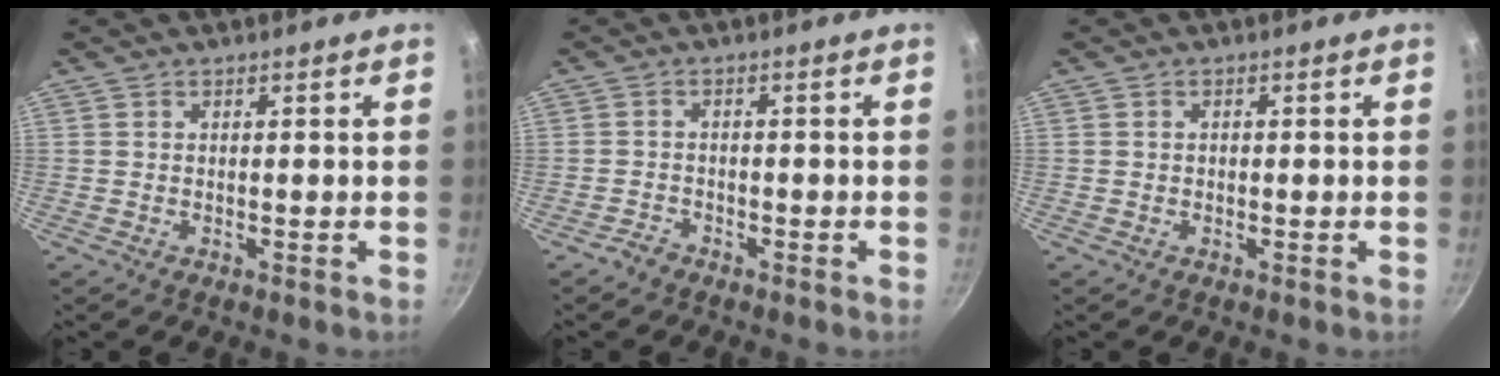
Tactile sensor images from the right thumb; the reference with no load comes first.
{"total": 1.6, "force": [-1.4, 0.8, 0.2], "torque": [-0.003, 0.017, -0.026]}
{"total": 0.6, "force": [-0.1, 0.5, 0.2], "torque": [-0.002, 0.002, -0.002]}